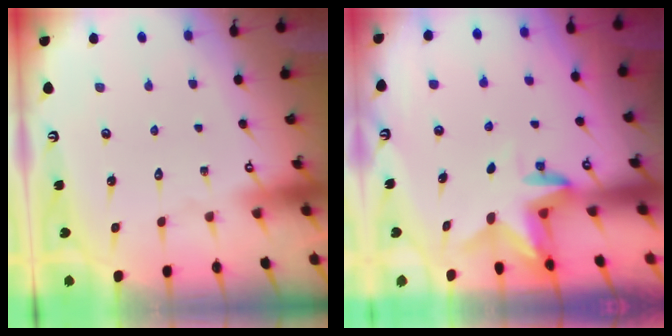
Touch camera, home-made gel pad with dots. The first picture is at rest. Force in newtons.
{"total": 3.0, "press": 3.0, "slide": 0.3}